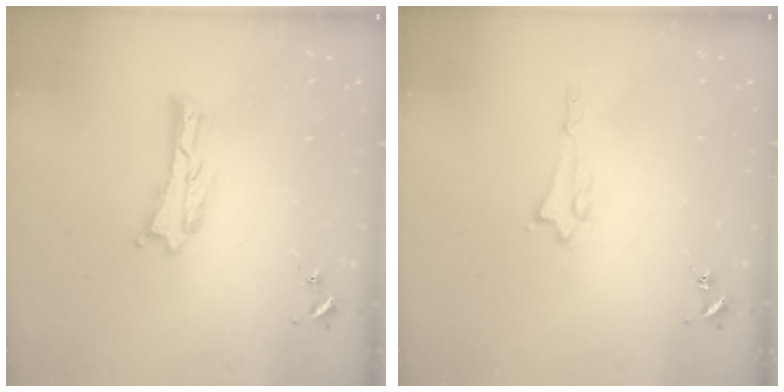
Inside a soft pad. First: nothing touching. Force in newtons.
{"total": 1.2, "press": 1.2, "slide": 0.1}